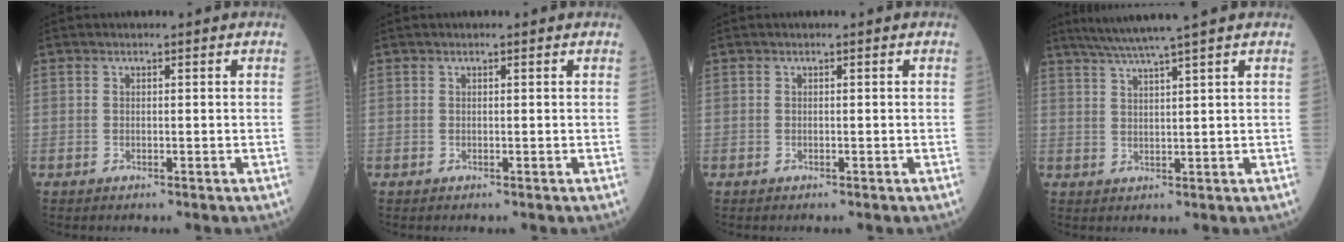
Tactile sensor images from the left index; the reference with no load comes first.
{"total": 0.0}
{"total": 0.0}
{"total": 6.8, "force": [5.6, -1.6, 3.6], "torque": [-0.061, 0.013, 0.095]}